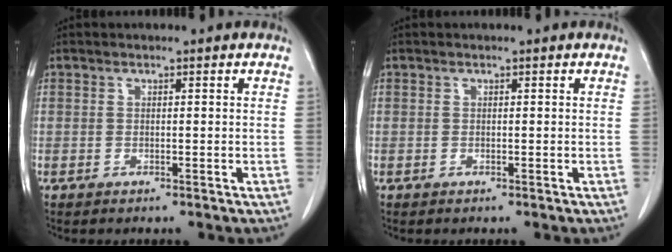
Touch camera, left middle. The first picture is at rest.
{"total": 0.0}